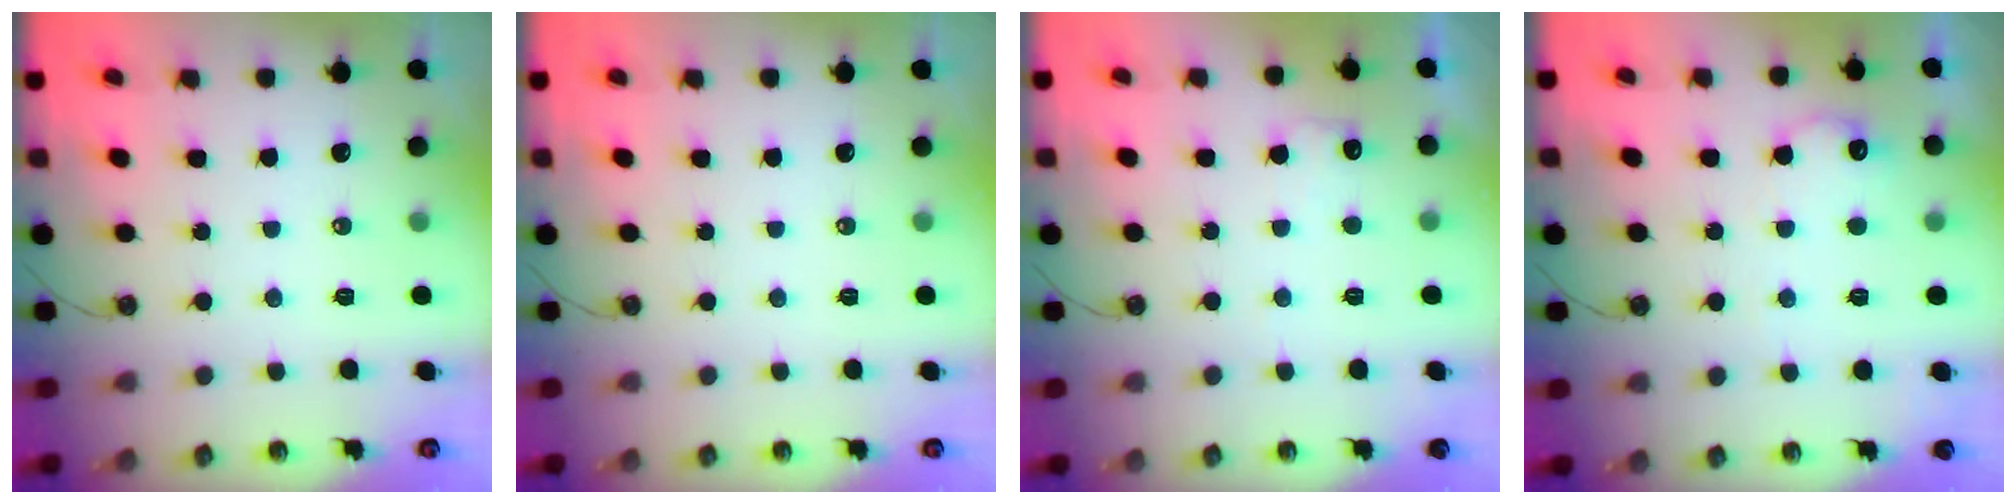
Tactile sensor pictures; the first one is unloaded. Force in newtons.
{"total": 0.0}
{"total": 7.1, "press": 7.1, "slide": 0.8}
{"total": 8.2, "press": 8.2, "slide": 0.6}